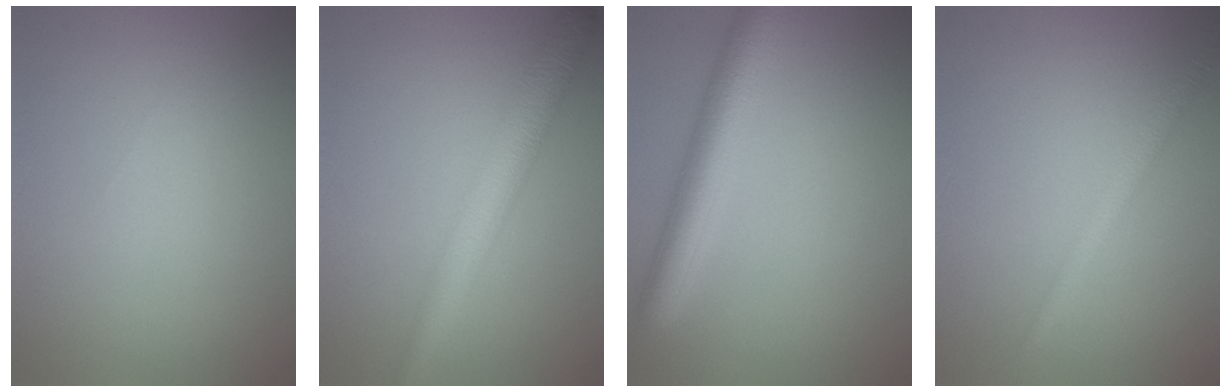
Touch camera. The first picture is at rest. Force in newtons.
{"total": 4.5, "press": 4.5, "slide": 0.0}
{"total": 5.2, "press": 5.2, "slide": 0.2}
{"total": 1.9, "press": 1.9, "slide": 0.1}